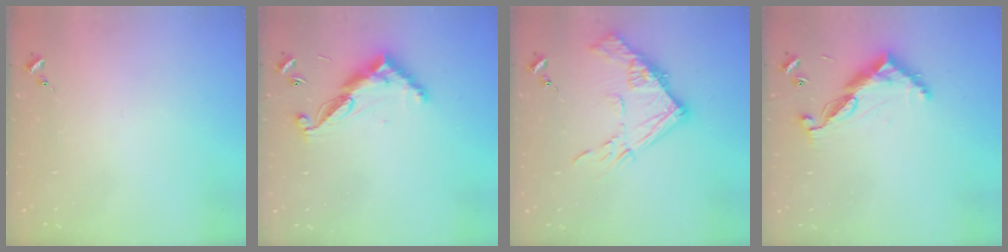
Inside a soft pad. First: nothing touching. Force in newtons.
{"total": 12.2, "press": 12.1, "slide": 0.3}
{"total": 14.5, "press": 14.4, "slide": 1.6}
{"total": 9.9, "press": 9.9, "slide": 0.4}